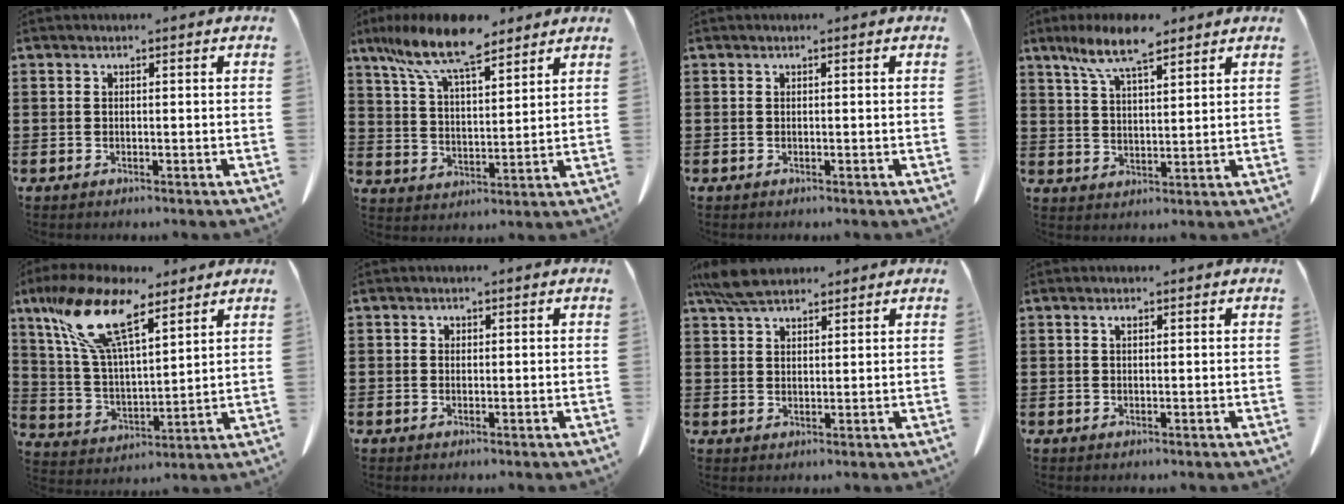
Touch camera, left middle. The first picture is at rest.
{"total": 11.7, "force": [9.1, 2.8, 6.8], "torque": [-0.156, -0.025, 0.164]}
{"total": 0.0}
{"total": 8.8, "force": [6.5, 2.2, 5.6], "torque": [-0.122, -0.009, 0.117]}
{"total": 14.6, "force": [9.5, 4.7, 10.1], "torque": [-0.238, -0.023, 0.166]}
{"total": 0.7, "force": [0.3, 0.6, 0.1], "torque": [-0.005, 0.002, 0.006]}
{"total": 5.8, "force": [4.7, 1.9, 2.8], "torque": [-0.067, -0.001, 0.090]}
{"total": 0.9, "force": [0.4, 0.3, 0.7], "torque": [-0.009, -0.001, 0.006]}